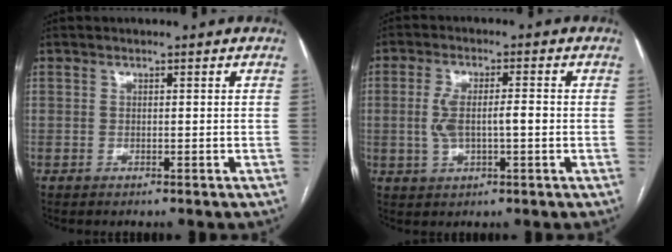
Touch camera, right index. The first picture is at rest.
{"total": 6.3, "force": [-0.4, 2.0, 5.9], "torque": [-0.123, 0.014, -0.003]}